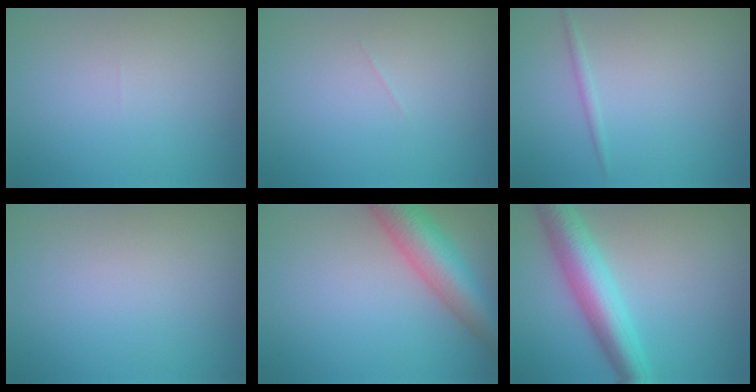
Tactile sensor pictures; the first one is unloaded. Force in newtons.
{"total": 0.0}
{"total": 0.8, "press": 0.8, "slide": 0.0}
{"total": 0.0}
{"total": 6.7, "press": 6.7, "slide": 0.3}
{"total": 6.3, "press": 6.3, "slide": 0.1}